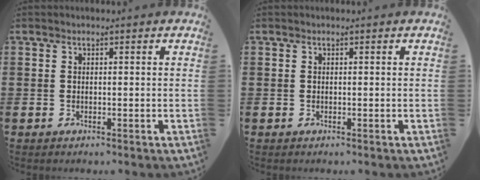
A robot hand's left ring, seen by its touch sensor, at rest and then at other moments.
{"total": 0.0}